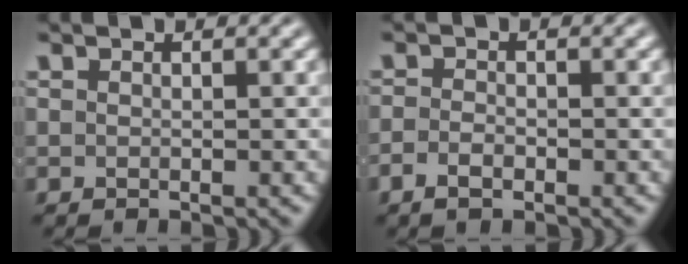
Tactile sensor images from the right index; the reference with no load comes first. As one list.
[{"total": 1.5, "force": [-1.3, 0.3, 0.7], "torque": [-0.014, -0.009, -0.020]}]